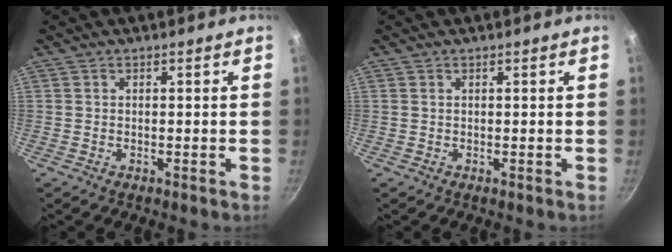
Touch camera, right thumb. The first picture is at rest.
{"total": 0.0}